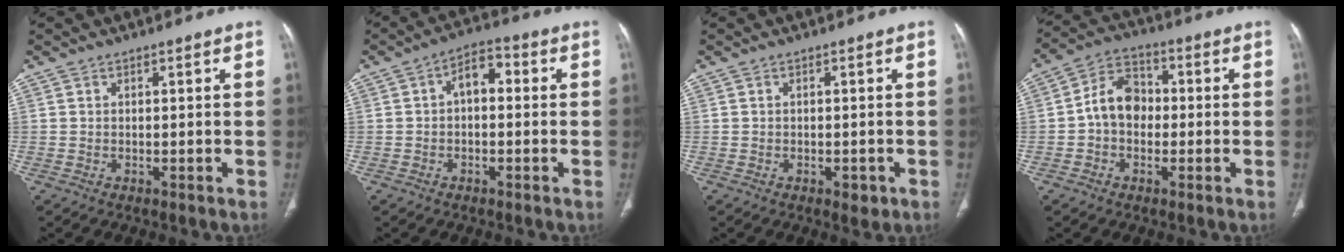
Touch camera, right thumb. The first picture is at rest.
{"total": 5.3, "force": [0.1, 3.3, 4.2], "torque": [-0.047, 0.019, -0.011]}
{"total": 2.0, "force": [-0.9, 1.1, 1.4], "torque": [-0.011, 0.000, -0.008]}
{"total": 8.4, "force": [-0.6, 6.4, 5.4], "torque": [-0.076, 0.028, -0.025]}